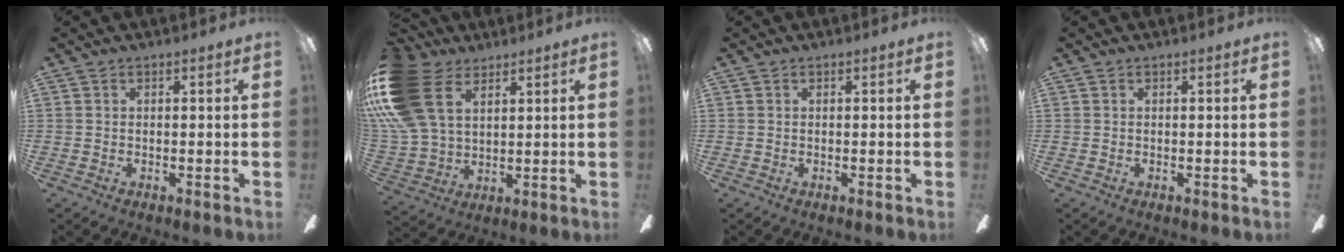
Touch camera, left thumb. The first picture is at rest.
{"total": 21.1, "force": [7.8, 14.5, 13.2], "torque": [-0.308, -0.022, 0.143]}
{"total": 0.0}
{"total": 0.0}